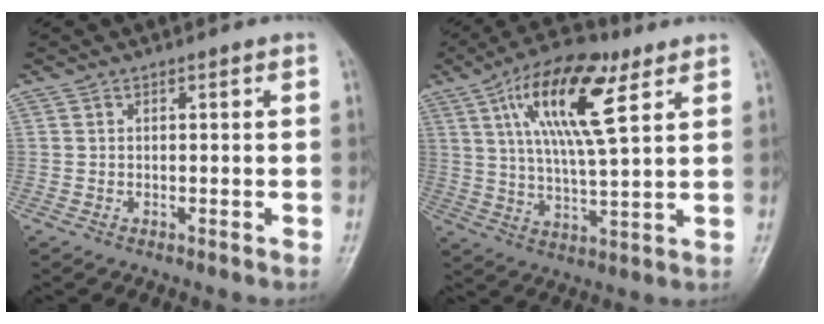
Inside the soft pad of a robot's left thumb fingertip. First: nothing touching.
{"total": 15.7, "force": [6.8, 5.0, 13.2], "torque": [-0.223, -0.013, 0.116]}